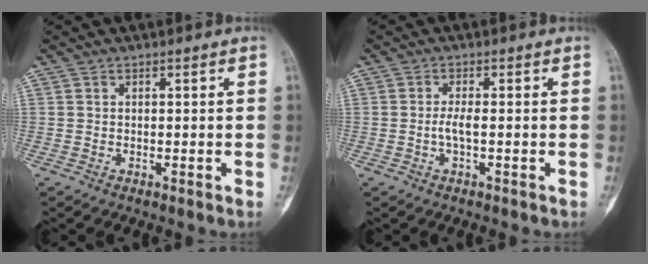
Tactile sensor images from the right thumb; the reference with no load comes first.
{"total": 2.1, "force": [-0.4, 0.4, 2.0], "torque": [-0.046, 0.000, -0.012]}